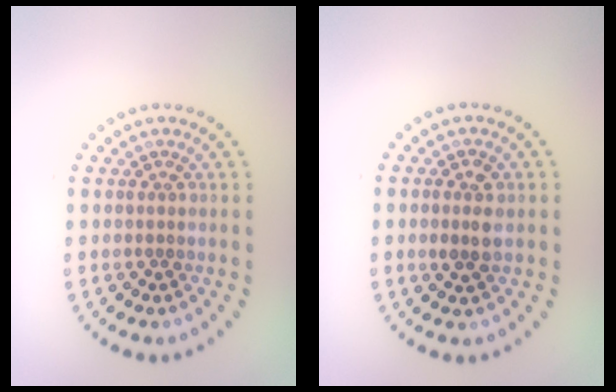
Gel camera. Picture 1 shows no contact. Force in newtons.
{"total": 2.1, "press": 2.1, "slide": 0.2}